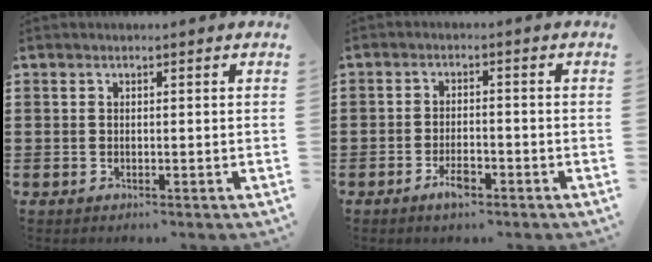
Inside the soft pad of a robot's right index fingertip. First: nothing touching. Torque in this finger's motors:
{"motor_torque": [0.09, 0.10, 0.25, 0.06]}